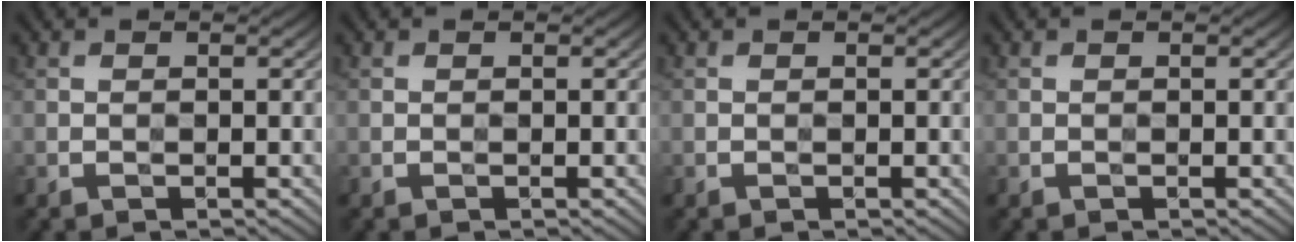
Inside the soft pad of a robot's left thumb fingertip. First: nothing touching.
{"total": 0.0}
{"total": 0.0}
{"total": 0.0}